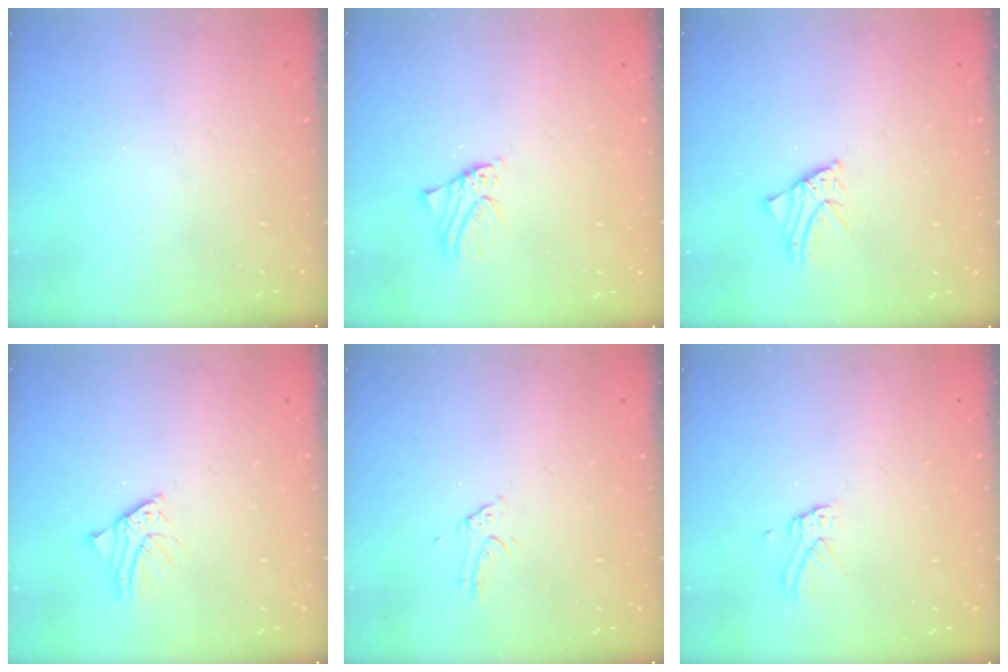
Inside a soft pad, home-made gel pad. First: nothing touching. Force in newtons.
{"total": 1.6, "press": 1.6, "slide": 0.1}
{"total": 2.1, "press": 2.0, "slide": 0.3}
{"total": 2.6, "press": 2.6, "slide": 0.3}
{"total": 1.6, "press": 1.5, "slide": 0.1}
{"total": 2.9, "press": 2.9, "slide": 0.1}